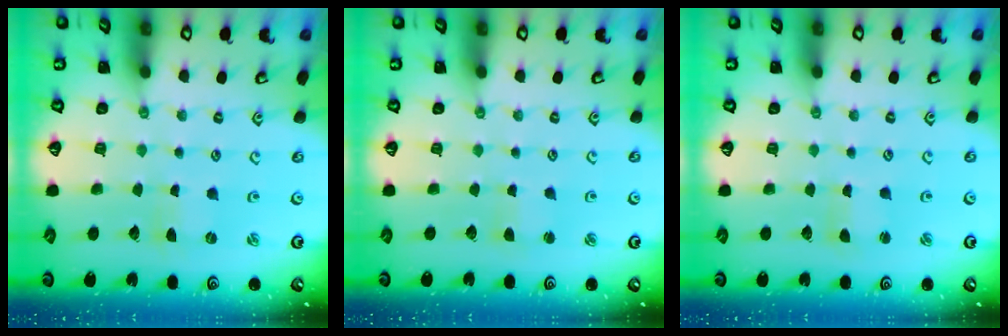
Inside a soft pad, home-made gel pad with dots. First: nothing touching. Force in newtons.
{"total": 2.7, "press": 2.7, "slide": 0.2}
{"total": 0.9, "press": 0.9, "slide": 0.1}